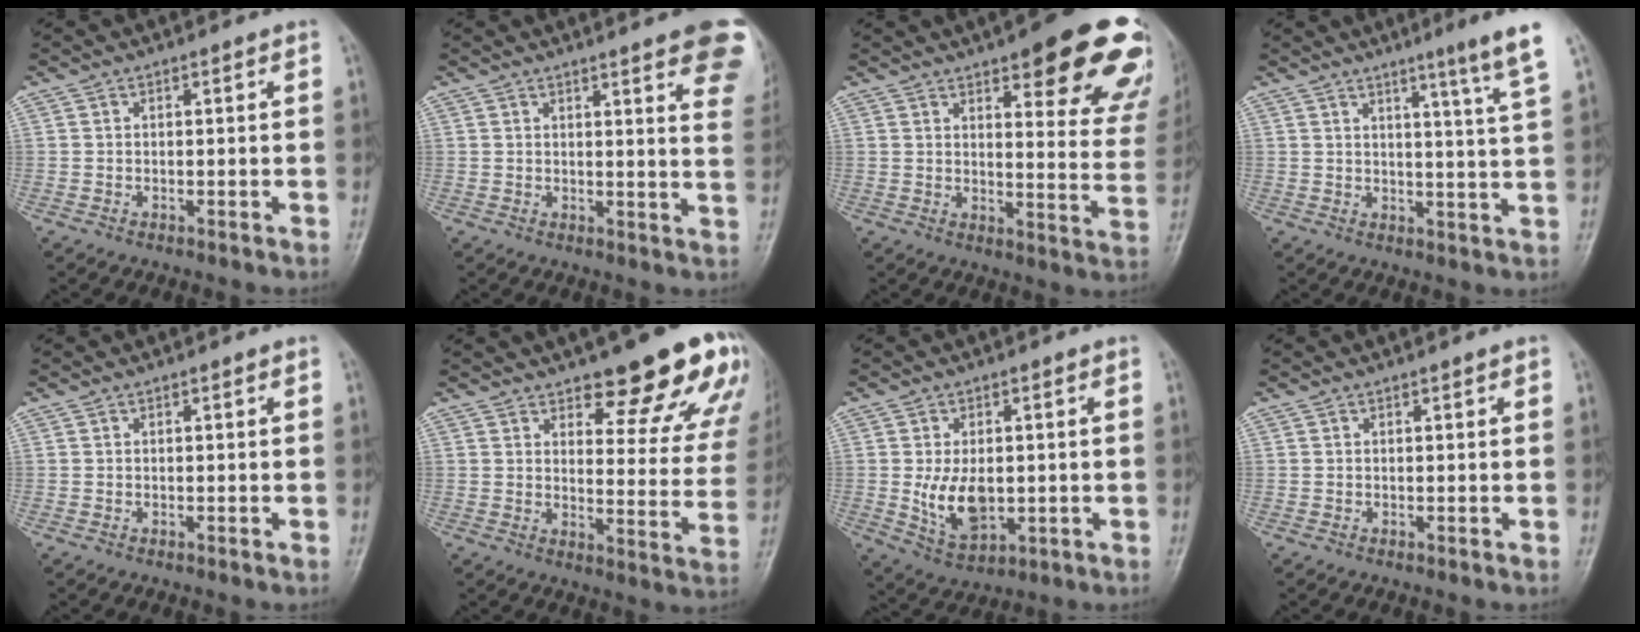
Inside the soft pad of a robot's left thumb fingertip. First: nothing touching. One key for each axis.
{"total": 15.0, "fx": 9.7, "fy": 3.0, "fz": 11.1, "tx": -0.117, "ty": -0.034, "tz": 0.099}
{"total": 22.0, "fx": 13.5, "fy": 6.6, "fz": 16.1, "tx": -0.157, "ty": -0.054, "tz": 0.157}
{"total": 8.8, "fx": 5.7, "fy": -0.8, "fz": 6.6, "tx": -0.087, "ty": -0.036, "tz": 0.069}
{"total": 0.0}
{"total": 17.7, "fx": 13.0, "fy": 5.7, "fz": 10.6, "tx": -0.079, "ty": -0.077, "tz": 0.153}
{"total": 8.6, "fx": -0.4, "fy": 5.5, "fz": 6.7, "tx": -0.103, "ty": -0.012, "tz": 0.006}
{"total": 0.6, "fx": 0.3, "fy": 0.3, "fz": 0.4, "tx": -0.001, "ty": 0.000, "tz": 0.001}